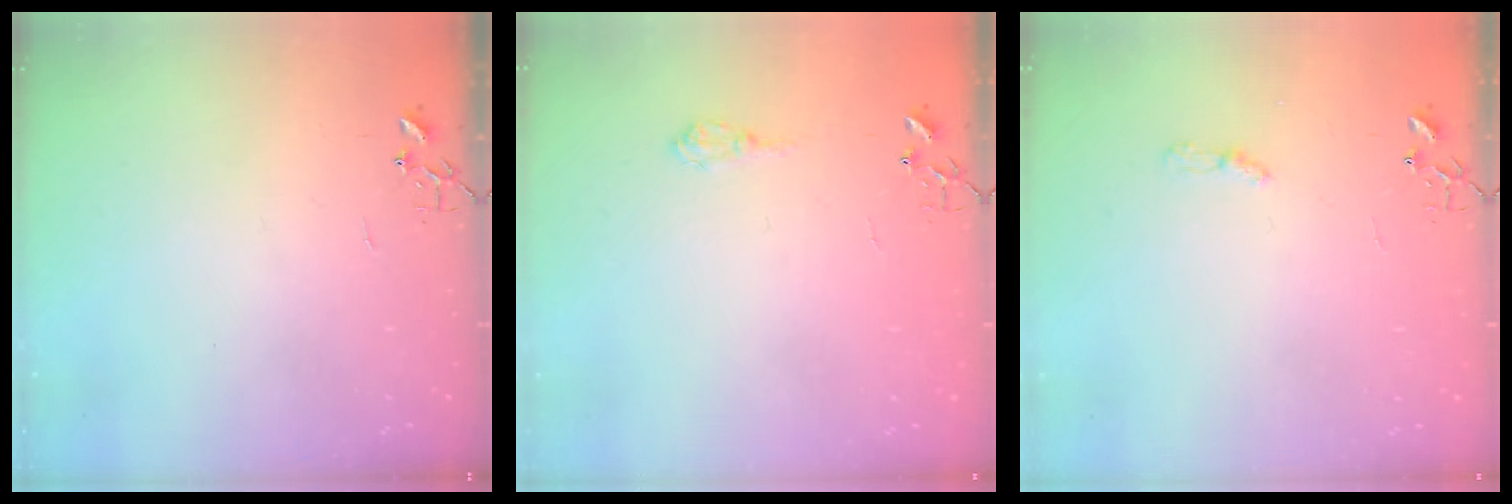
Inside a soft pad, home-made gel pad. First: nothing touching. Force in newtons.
{"total": 6.8, "press": 6.7, "slide": 0.8}
{"total": 3.7, "press": 3.6, "slide": 0.4}